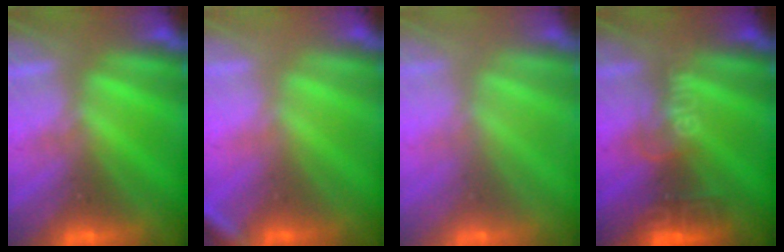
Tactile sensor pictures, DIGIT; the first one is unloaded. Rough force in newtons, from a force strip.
{"total": 2.5}
{"total": 8.6}
{"total": 2.8}